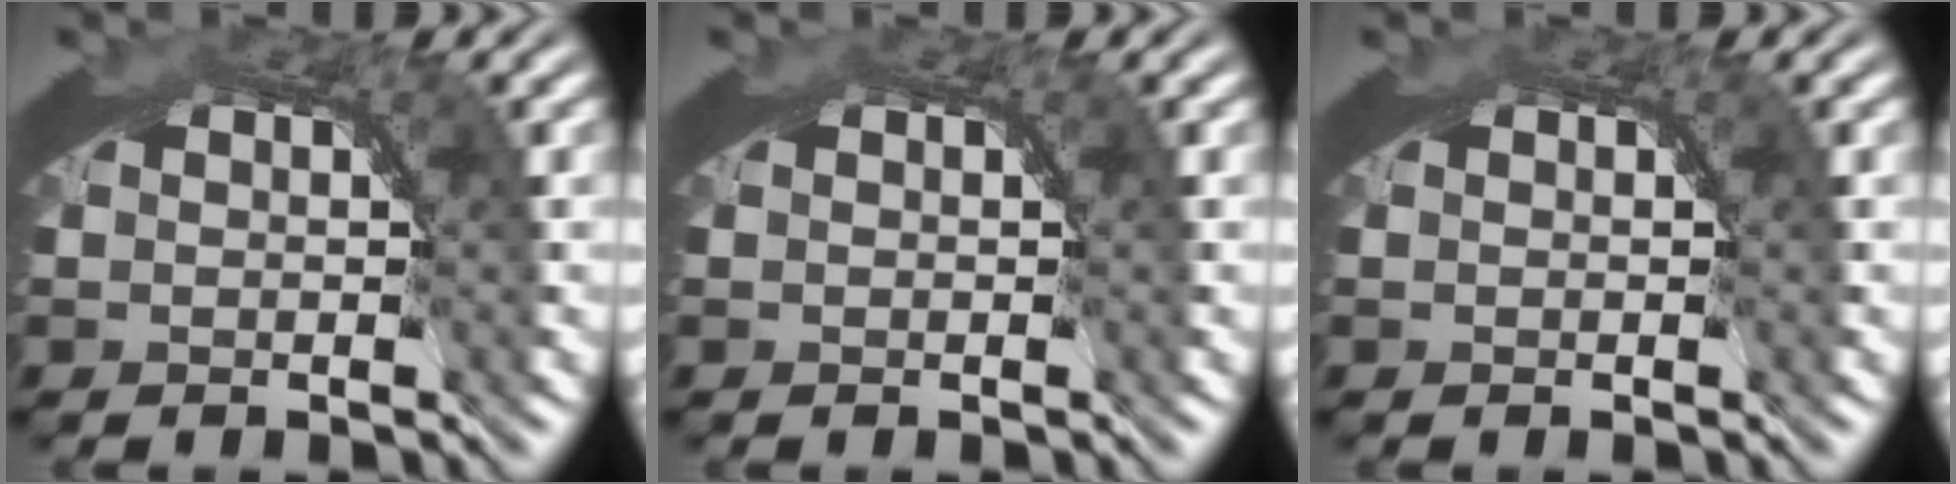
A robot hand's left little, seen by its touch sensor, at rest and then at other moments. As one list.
[{"total": 0.0}, {"total": 0.0}]